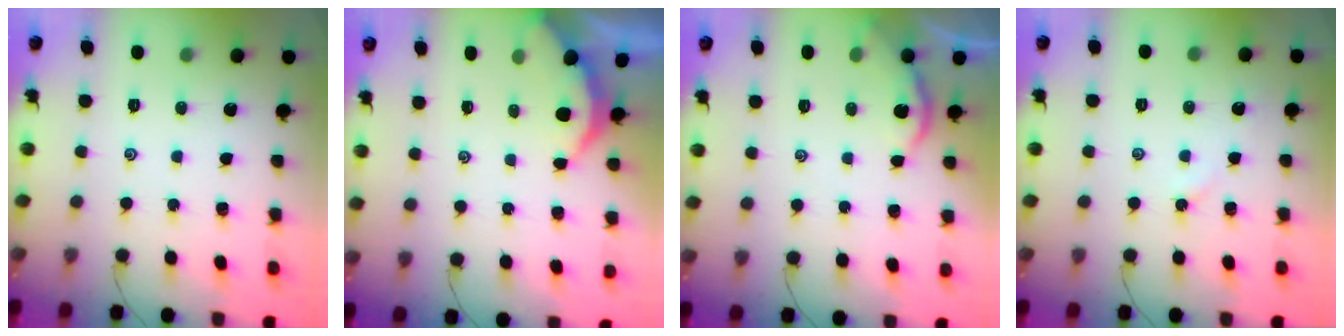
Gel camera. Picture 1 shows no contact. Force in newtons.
{"total": 2.2, "press": 2.2, "slide": 0.4}
{"total": 1.9, "press": 1.8, "slide": 0.4}
{"total": 4.2, "press": 4.2, "slide": 0.4}